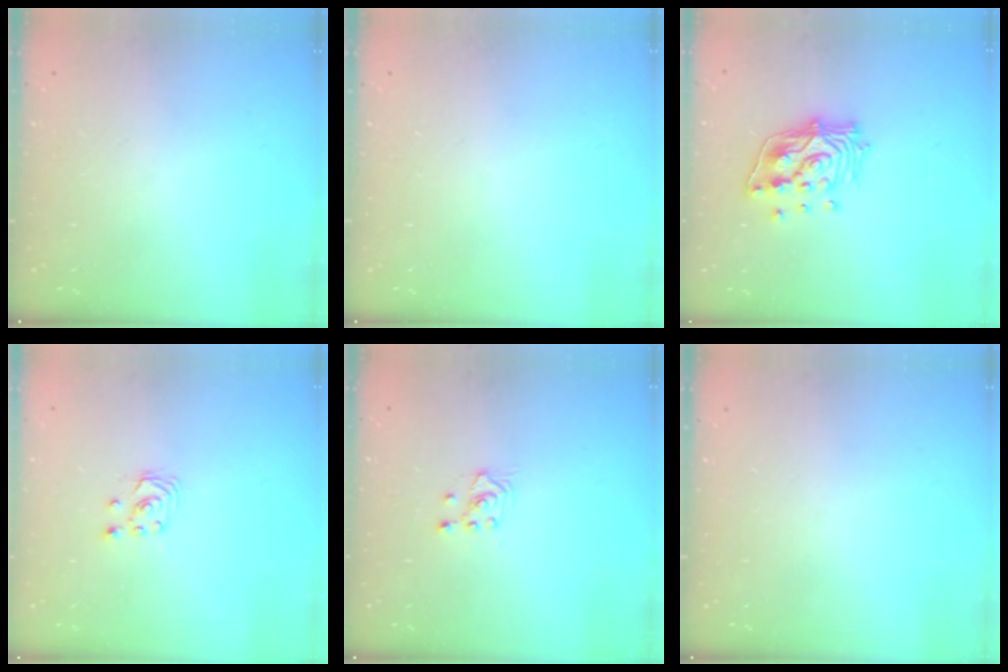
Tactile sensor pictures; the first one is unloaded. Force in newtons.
{"total": 0.0}
{"total": 14.9, "press": 14.8, "slide": 2.2}
{"total": 2.6, "press": 2.6, "slide": 0.3}
{"total": 2.5, "press": 2.4, "slide": 0.9}
{"total": 0.0}